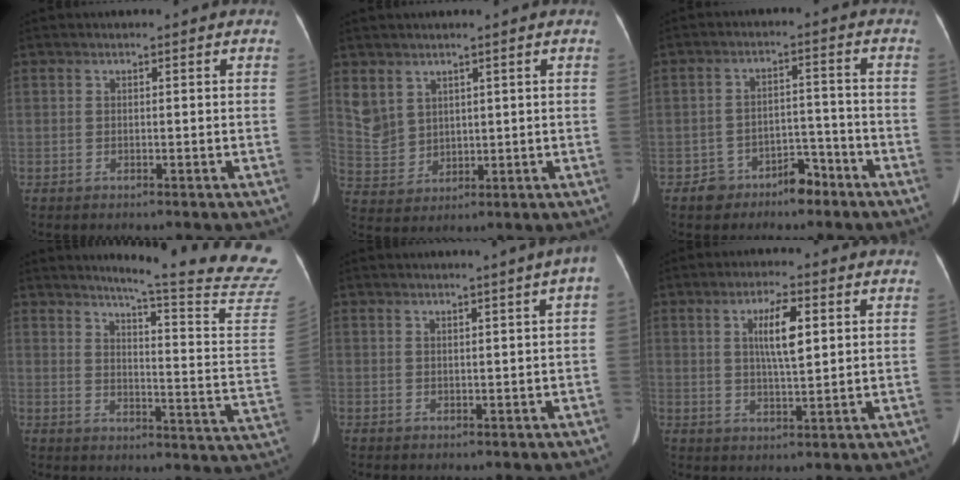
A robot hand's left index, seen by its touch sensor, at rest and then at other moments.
{"total": 5.4, "force": [3.1, 4.3, 1.2], "torque": [-0.033, -0.003, 0.080]}
{"total": 5.3, "force": [-4.1, 3.1, 1.4], "torque": [-0.011, 0.008, -0.058]}
{"total": 21.9, "force": [20.3, -2.0, 7.9], "torque": [-0.109, -0.151, 0.229]}
{"total": 3.5, "force": [1.5, -0.3, 3.1], "torque": [-0.032, 0.002, 0.014]}
{"total": 5.8, "force": [1.6, 1.1, 5.5], "torque": [-0.099, -0.002, 0.030]}